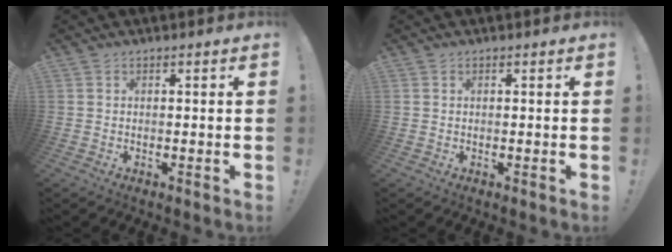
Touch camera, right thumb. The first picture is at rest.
{"total": 0.0}